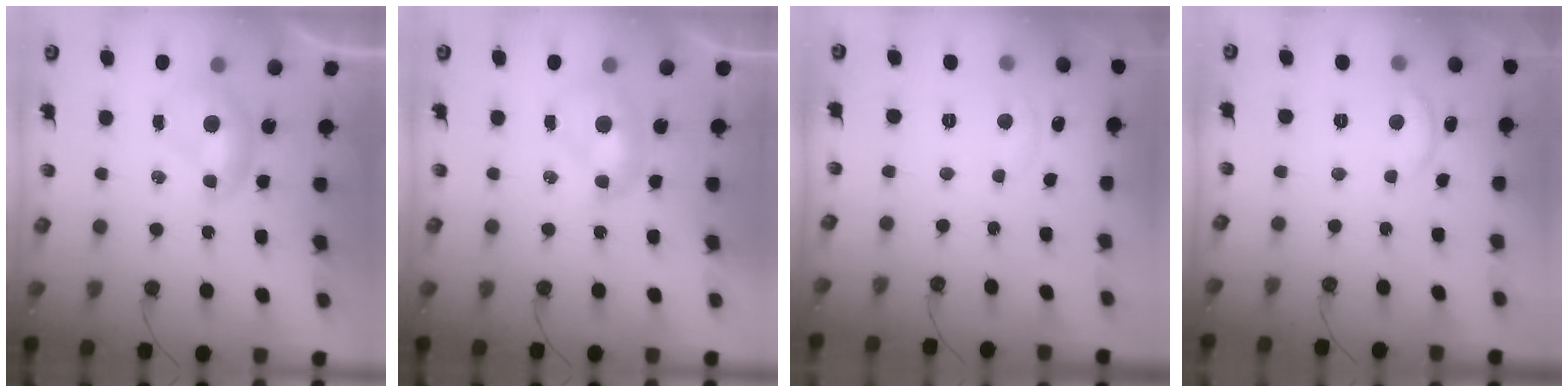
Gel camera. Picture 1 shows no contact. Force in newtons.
{"total": 1.6, "press": 1.5, "slide": 0.1}
{"total": 1.5, "press": 1.4, "slide": 0.5}
{"total": 2.2, "press": 2.2, "slide": 0.3}